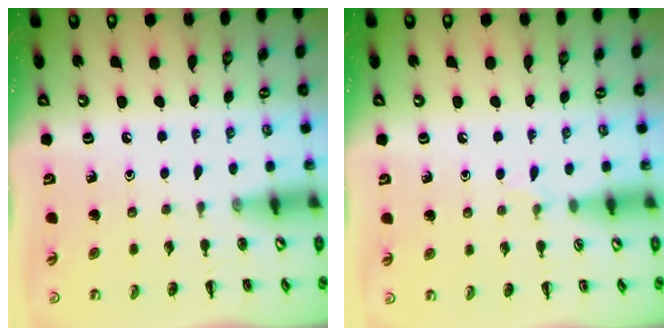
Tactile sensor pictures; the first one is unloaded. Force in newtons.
{"total": 4.2, "press": 3.9, "slide": 1.5}